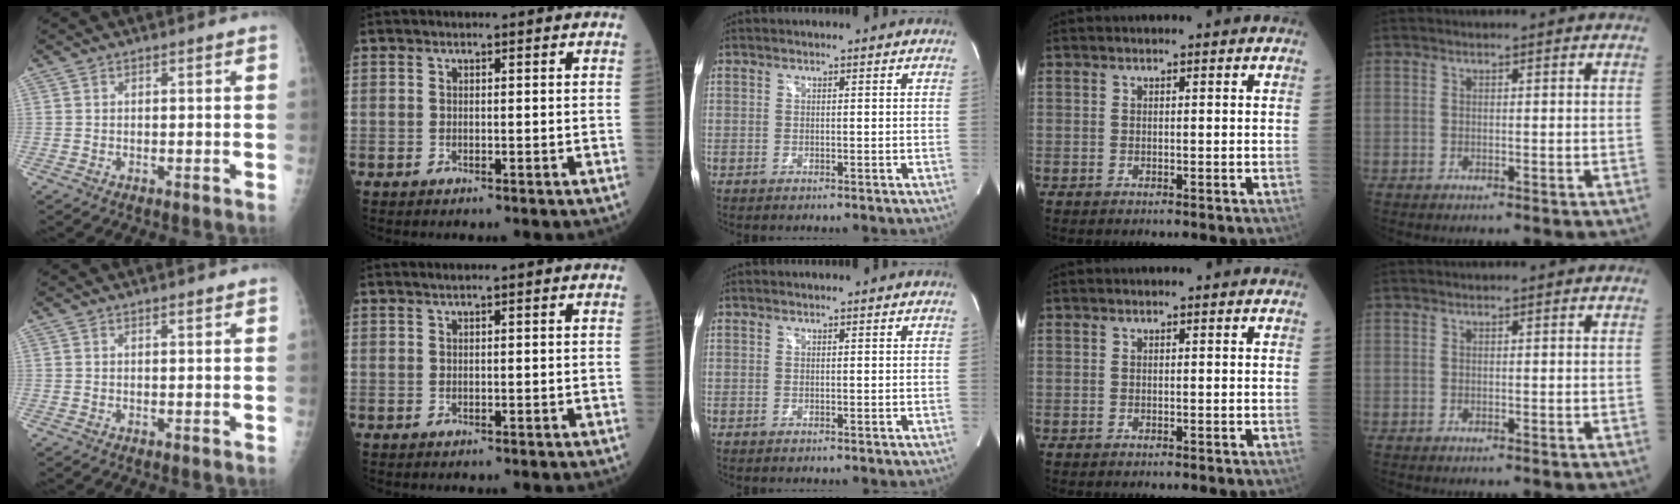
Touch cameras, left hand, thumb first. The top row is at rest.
{"thumb": {"total": 0.7, "force": [0.6, 0.1, 0.4], "torque": [-0.006, -0.004, 0.010]}, "index": {"total": 0.5, "force": [0.4, -0.1, 0.3], "torque": [-0.015, 0.004, 0.015]}, "middle": {"total": 1.5, "force": [-0.5, -1.3, -0.6], "torque": [0.007, -0.009, -0.007]}}